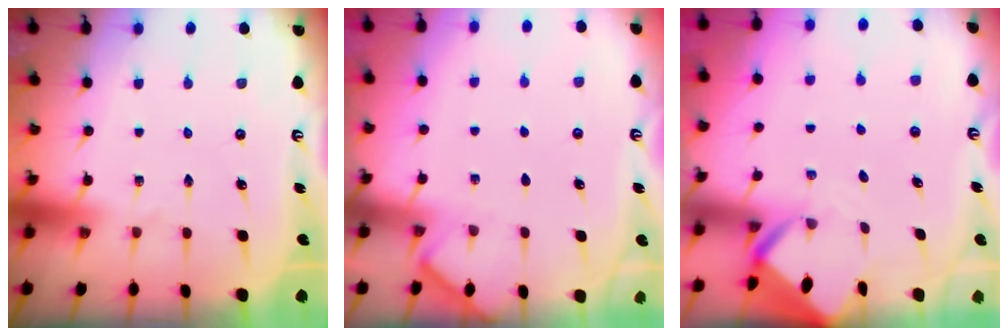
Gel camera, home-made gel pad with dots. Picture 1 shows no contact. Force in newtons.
{"total": 3.1, "press": 3.1, "slide": 0.4}
{"total": 3.0, "press": 3.0, "slide": 0.1}